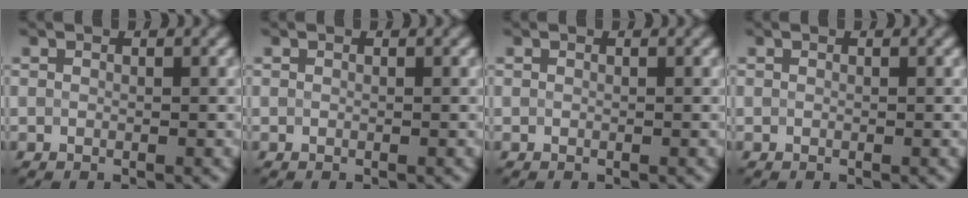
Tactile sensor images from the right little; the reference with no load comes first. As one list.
[{"total": 0.0}, {"total": 0.0}, {"total": 0.0}]